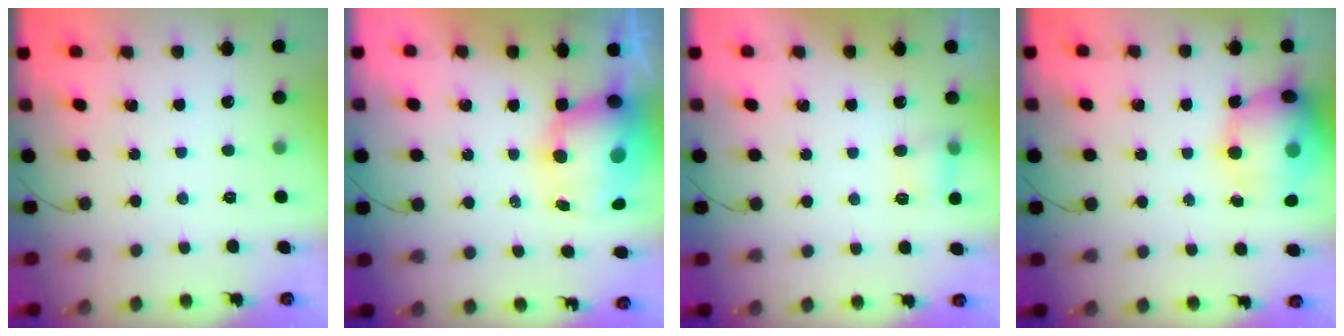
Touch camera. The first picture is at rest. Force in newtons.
{"total": 13.0, "press": 12.6, "slide": 3.1}
{"total": 5.0, "press": 4.8, "slide": 1.4}
{"total": 18.8, "press": 17.6, "slide": 6.4}